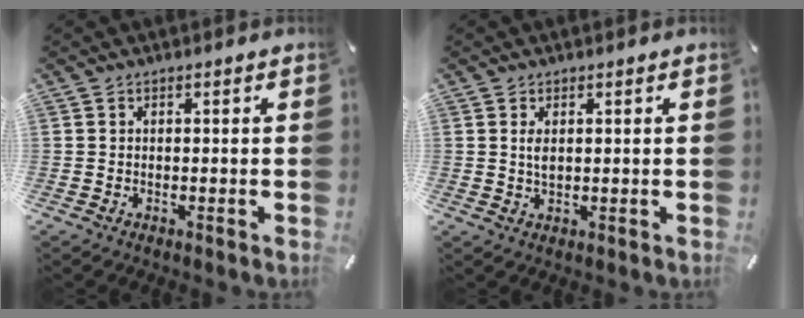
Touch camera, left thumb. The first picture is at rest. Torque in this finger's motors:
{"motor_torque": [0.48, 0.70, 0.22, -0.24, 0.00]}